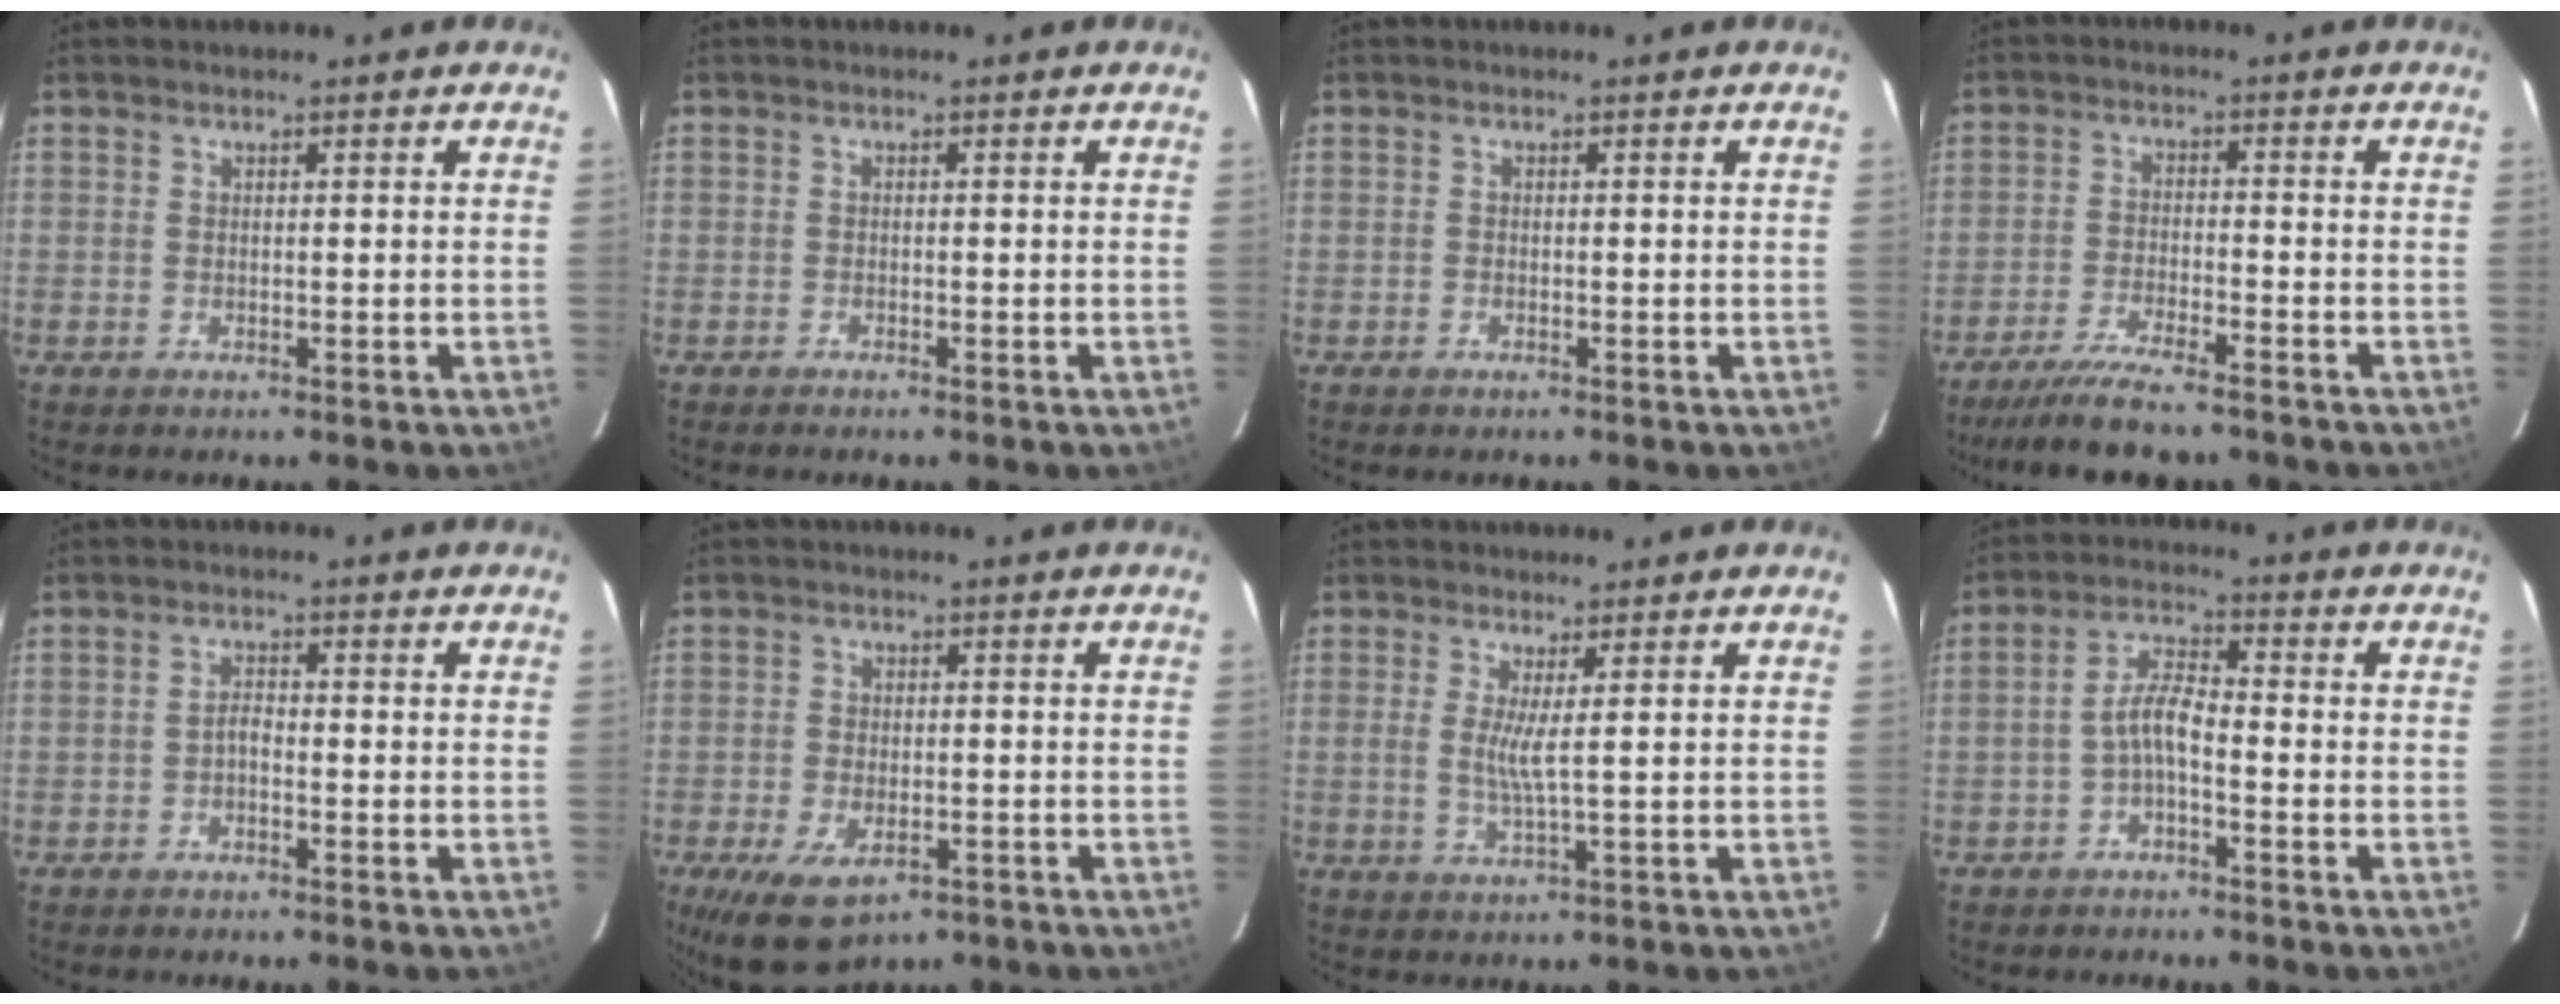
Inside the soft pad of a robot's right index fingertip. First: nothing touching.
{"total": 0.7, "force": [-0.6, 0.1, 0.3], "torque": [-0.006, 0.000, -0.013]}
{"total": 0.6, "force": [-0.5, 0.3, 0.1], "torque": [-0.004, 0.001, -0.010]}
{"total": 10.9, "force": [-9.3, 1.7, 5.4], "torque": [-0.127, -0.021, -0.157]}
{"total": 1.4, "force": [-1.0, 0.5, 0.8], "torque": [-0.016, 0.006, -0.020]}
{"total": 10.1, "force": [-5.7, 5.1, 6.6], "torque": [-0.143, -0.029, -0.091]}
{"total": 3.2, "force": [0.6, -0.6, 3.1], "torque": [-0.061, -0.009, 0.007]}
{"total": 4.4, "force": [-2.1, 1.1, 3.7], "torque": [-0.081, 0.015, -0.041]}